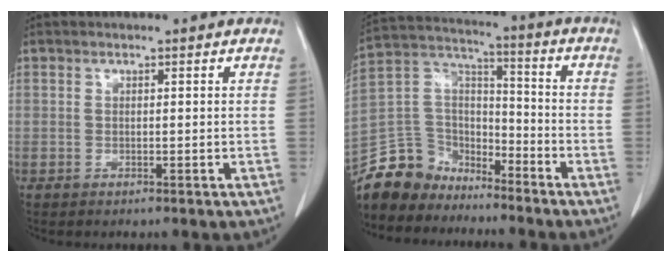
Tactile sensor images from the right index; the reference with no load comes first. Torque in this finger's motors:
{"motor_torque": [-0.54, -0.35, -0.53, -0.21]}